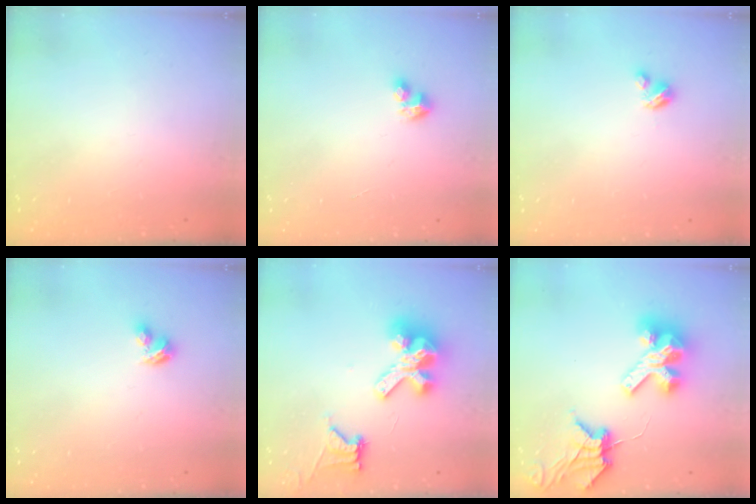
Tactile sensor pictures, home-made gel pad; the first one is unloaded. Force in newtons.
{"total": 2.8, "press": 2.8, "slide": 0.2}
{"total": 2.9, "press": 2.9, "slide": 0.3}
{"total": 2.9, "press": 2.8, "slide": 0.5}
{"total": 14.3, "press": 14.2, "slide": 1.7}
{"total": 11.8, "press": 11.7, "slide": 1.3}